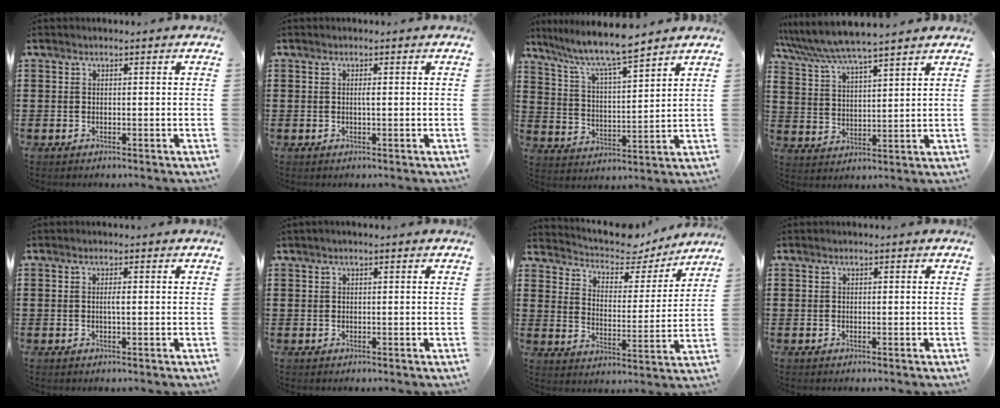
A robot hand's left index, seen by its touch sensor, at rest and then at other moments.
{"total": 0.9, "force": [0.1, 0.0, 0.9], "torque": [-0.018, -0.003, 0.003]}
{"total": 7.9, "force": [6.8, 0.2, 4.0], "torque": [-0.102, -0.037, 0.115]}
{"total": 5.8, "force": [5.5, 0.0, 2.0], "torque": [-0.062, -0.029, 0.094]}
{"total": 1.2, "force": [0.1, 0.1, 1.2], "torque": [-0.023, -0.003, 0.003]}
{"total": 0.7, "force": [0.5, 0.0, 0.5], "torque": [-0.010, 0.000, 0.010]}
{"total": 5.8, "force": [5.4, 1.8, 1.1], "torque": [-0.044, -0.039, 0.090]}
{"total": 0.0}